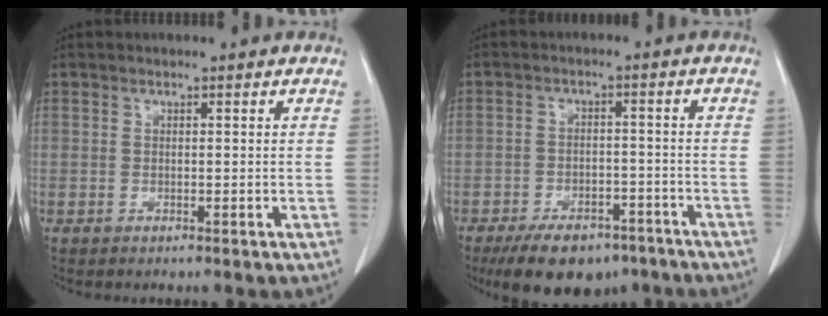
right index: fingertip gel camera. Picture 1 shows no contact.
{"total": 11.6, "force": [-8.5, 5.7, 5.5], "torque": [-0.081, 0.002, -0.129]}